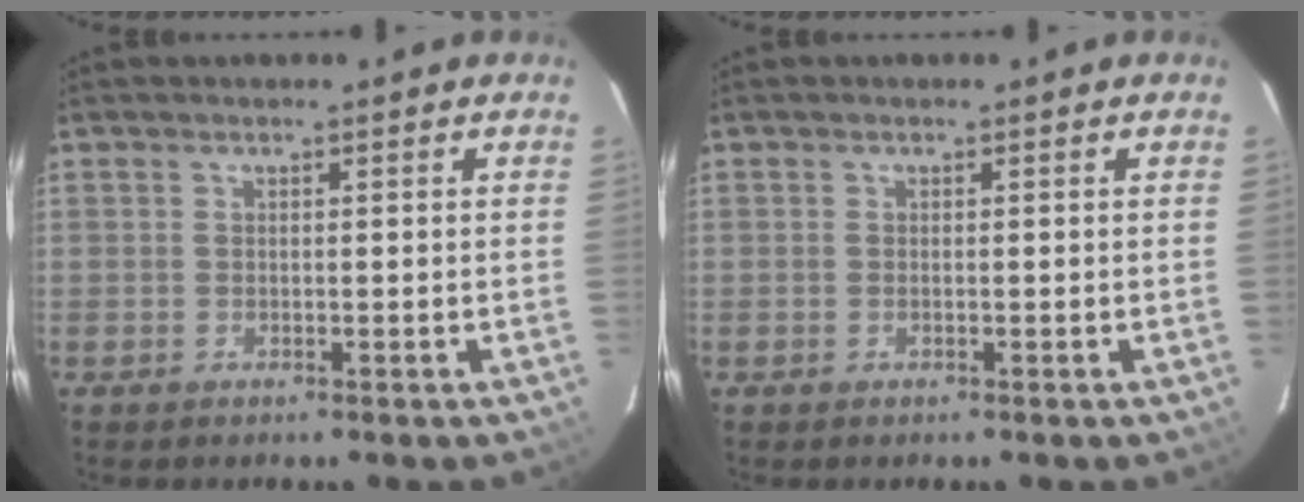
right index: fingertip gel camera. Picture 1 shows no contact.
{"total": 0.0}